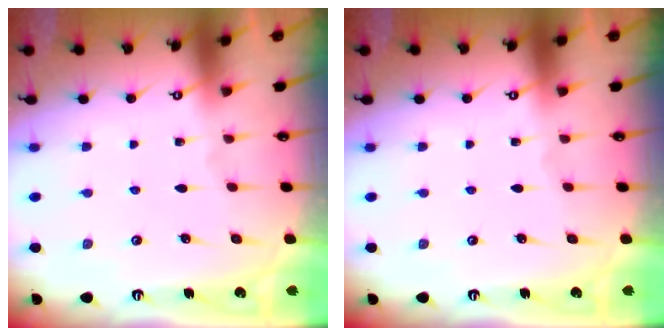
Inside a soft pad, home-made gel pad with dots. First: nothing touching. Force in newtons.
{"total": 0.0}